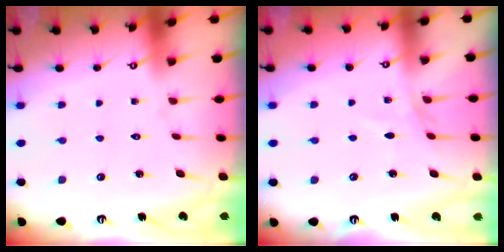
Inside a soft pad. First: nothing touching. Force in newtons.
{"total": 2.9, "press": 2.9, "slide": 0.4}